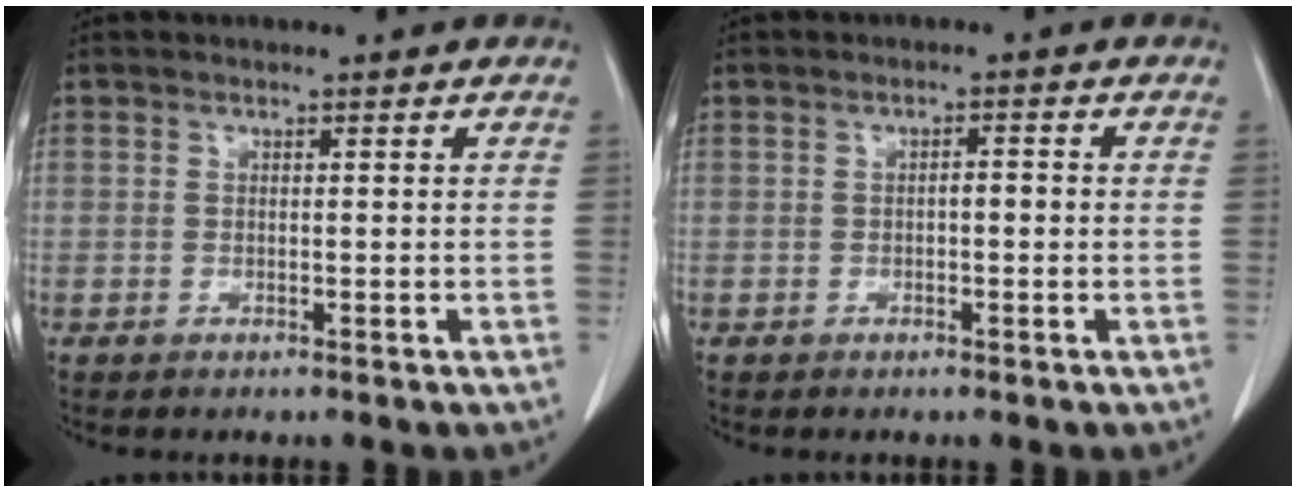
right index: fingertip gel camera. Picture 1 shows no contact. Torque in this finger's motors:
{"motor_torque": [0.31, -0.25, 0.09, 0.03]}